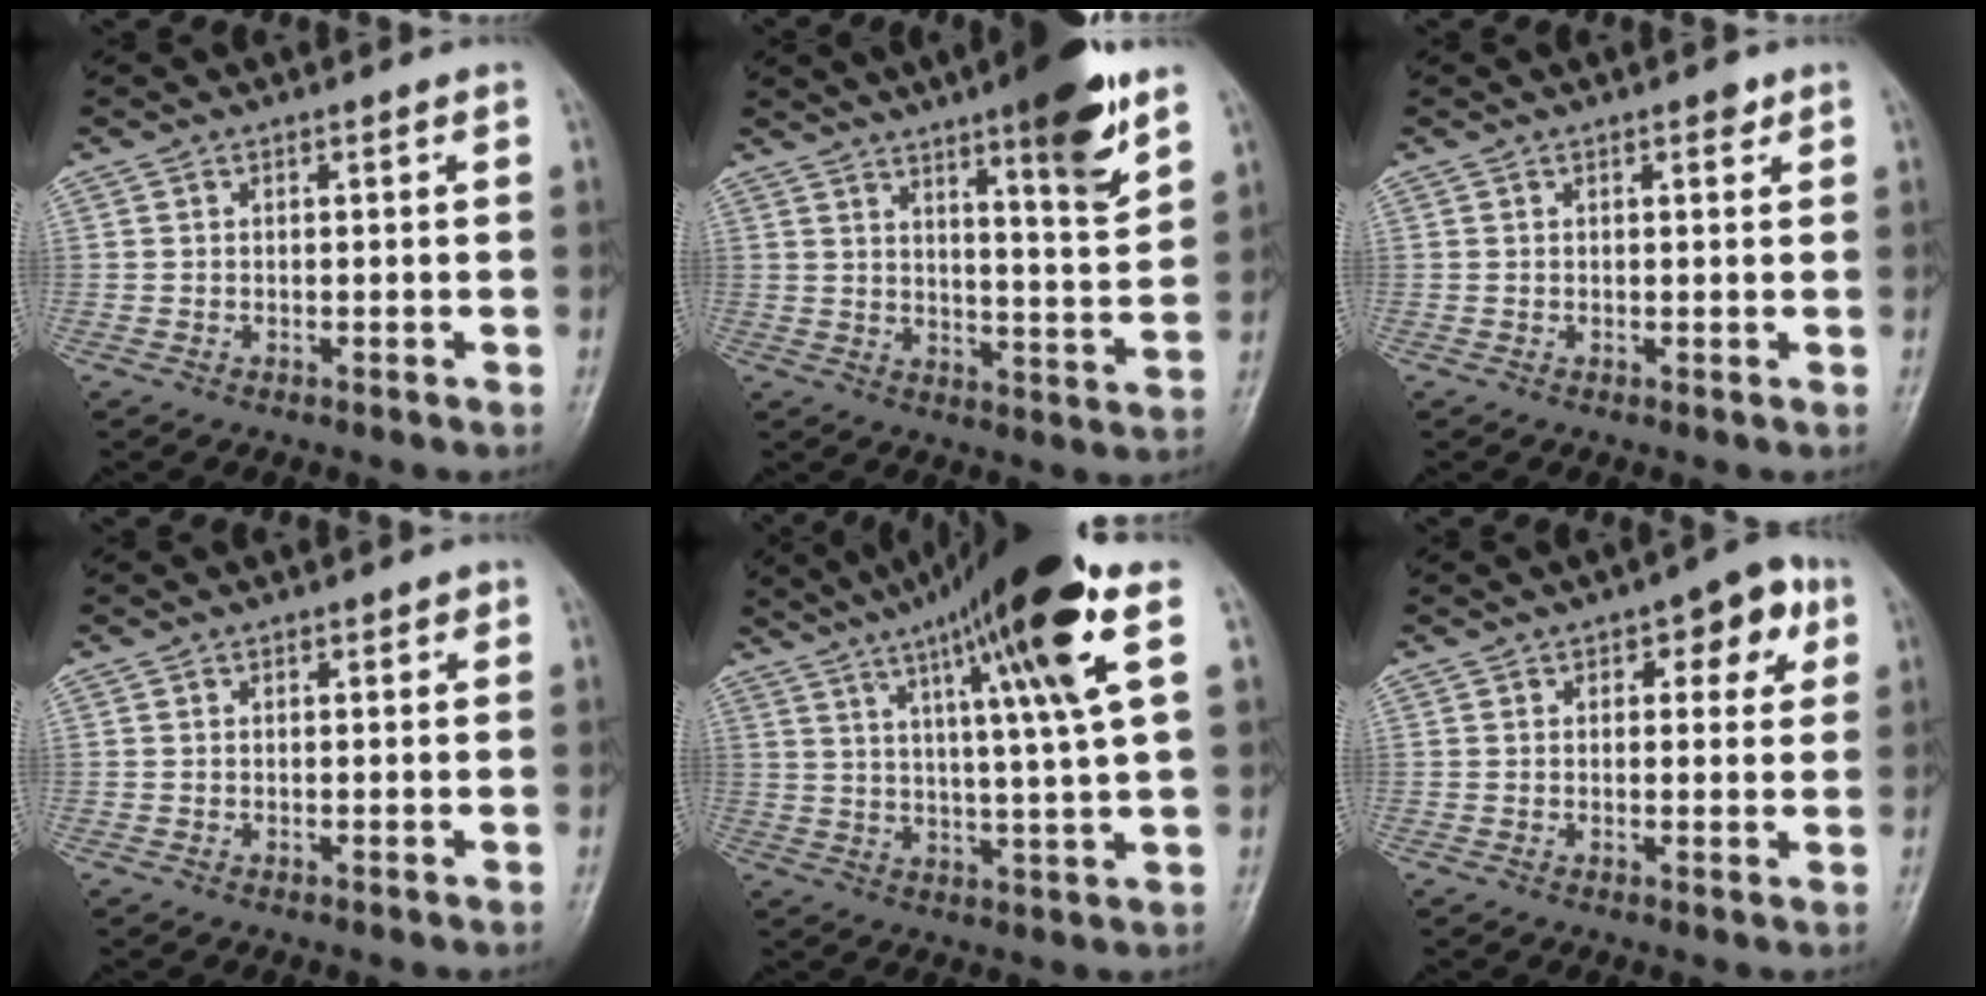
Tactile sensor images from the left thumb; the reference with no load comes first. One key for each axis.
{"total": 13.8, "fx": 8.4, "fy": 2.1, "fz": 10.7, "tx": -0.139, "ty": -0.051, "tz": 0.123}
{"total": 1.5, "fx": 0.9, "fy": 0.7, "fz": 1.0, "tx": -0.007, "ty": -0.002, "tz": 0.009}
{"total": 1.2, "fx": 0.6, "fy": 0.8, "fz": 0.7, "tx": 0.001, "ty": 0.000, "tz": 0.005}
{"total": 19.7, "fx": 9.5, "fy": 0.9, "fz": 17.2, "tx": -0.269, "ty": -0.011, "tz": 0.148}
{"total": 8.1, "fx": 3.2, "fy": 4.1, "fz": 6.2, "tx": -0.038, "ty": -0.001, "tz": 0.032}